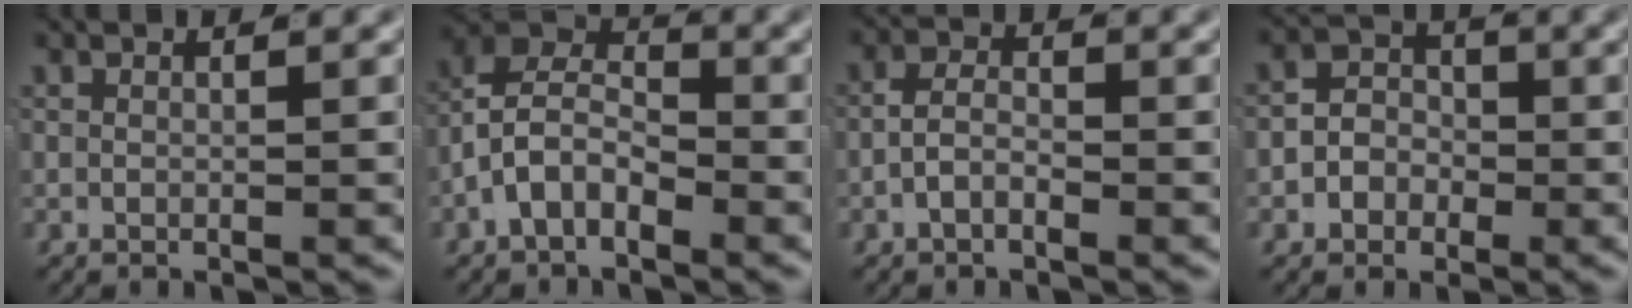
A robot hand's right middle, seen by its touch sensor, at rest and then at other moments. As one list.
[{"total": 7.7, "force": [-0.3, 6.2, 4.6], "torque": [-0.074, 0.001, -0.029]}, {"total": 2.0, "force": [-1.0, 1.1, 1.3], "torque": [-0.017, -0.001, -0.023]}, {"total": 4.0, "force": [-1.1, 3.6, 1.4], "torque": [-0.012, -0.003, -0.029]}]